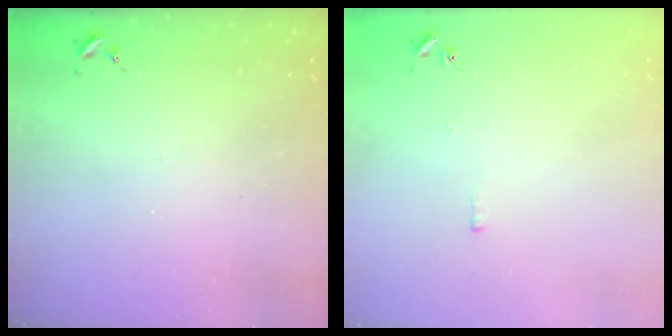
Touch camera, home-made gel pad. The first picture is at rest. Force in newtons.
{"total": 2.6, "press": 2.6, "slide": 0.3}